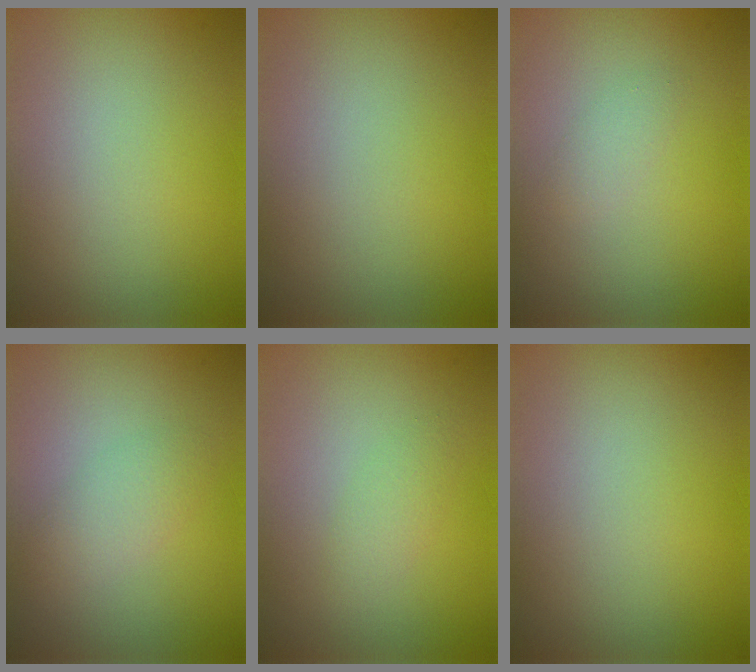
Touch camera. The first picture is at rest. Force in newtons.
{"total": 0.0}
{"total": 1.0, "press": 1.0, "slide": 0.0}
{"total": 1.9, "press": 1.9, "slide": 0.1}
{"total": 1.2, "press": 1.2, "slide": 0.1}
{"total": 0.0}